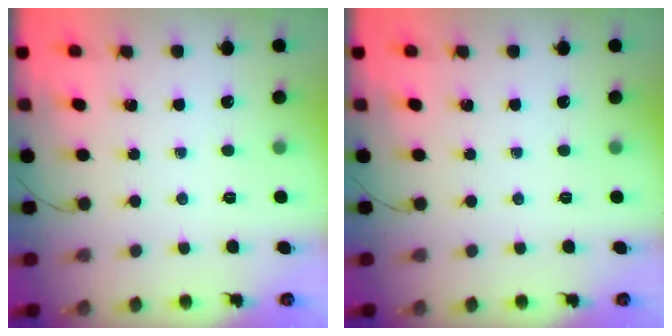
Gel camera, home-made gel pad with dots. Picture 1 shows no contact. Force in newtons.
{"total": 0.0}